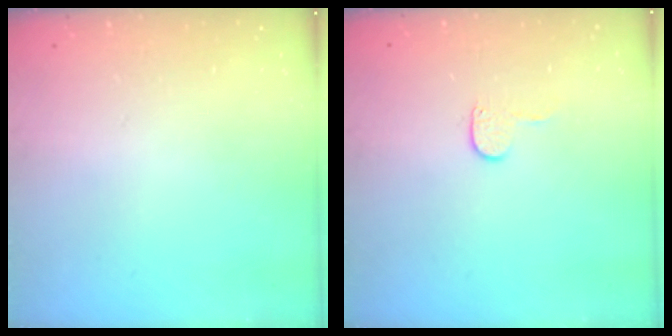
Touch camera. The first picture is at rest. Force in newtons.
{"total": 3.8, "press": 3.8, "slide": 0.4}